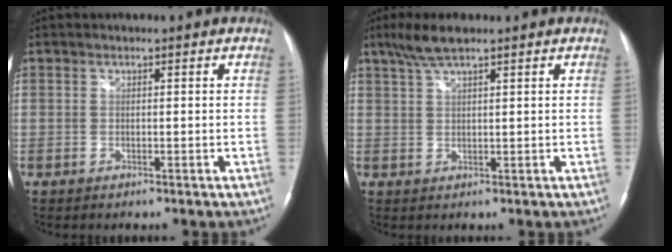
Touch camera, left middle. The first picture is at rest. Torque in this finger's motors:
{"motor_torque": [0.44, -0.29, 0.00, 0.06]}